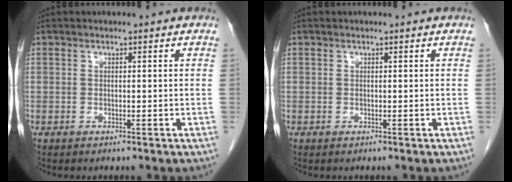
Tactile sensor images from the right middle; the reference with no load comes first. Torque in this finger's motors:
{"motor_torque": [0.00, 0.00, 0.00, 0.00]}